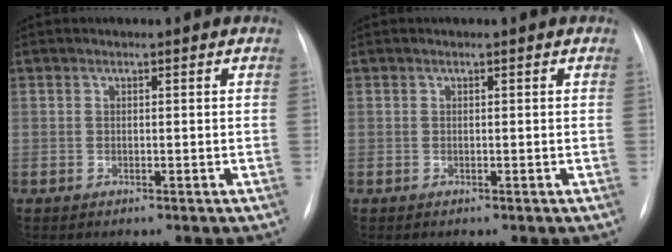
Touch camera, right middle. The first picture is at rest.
{"total": 0.0}